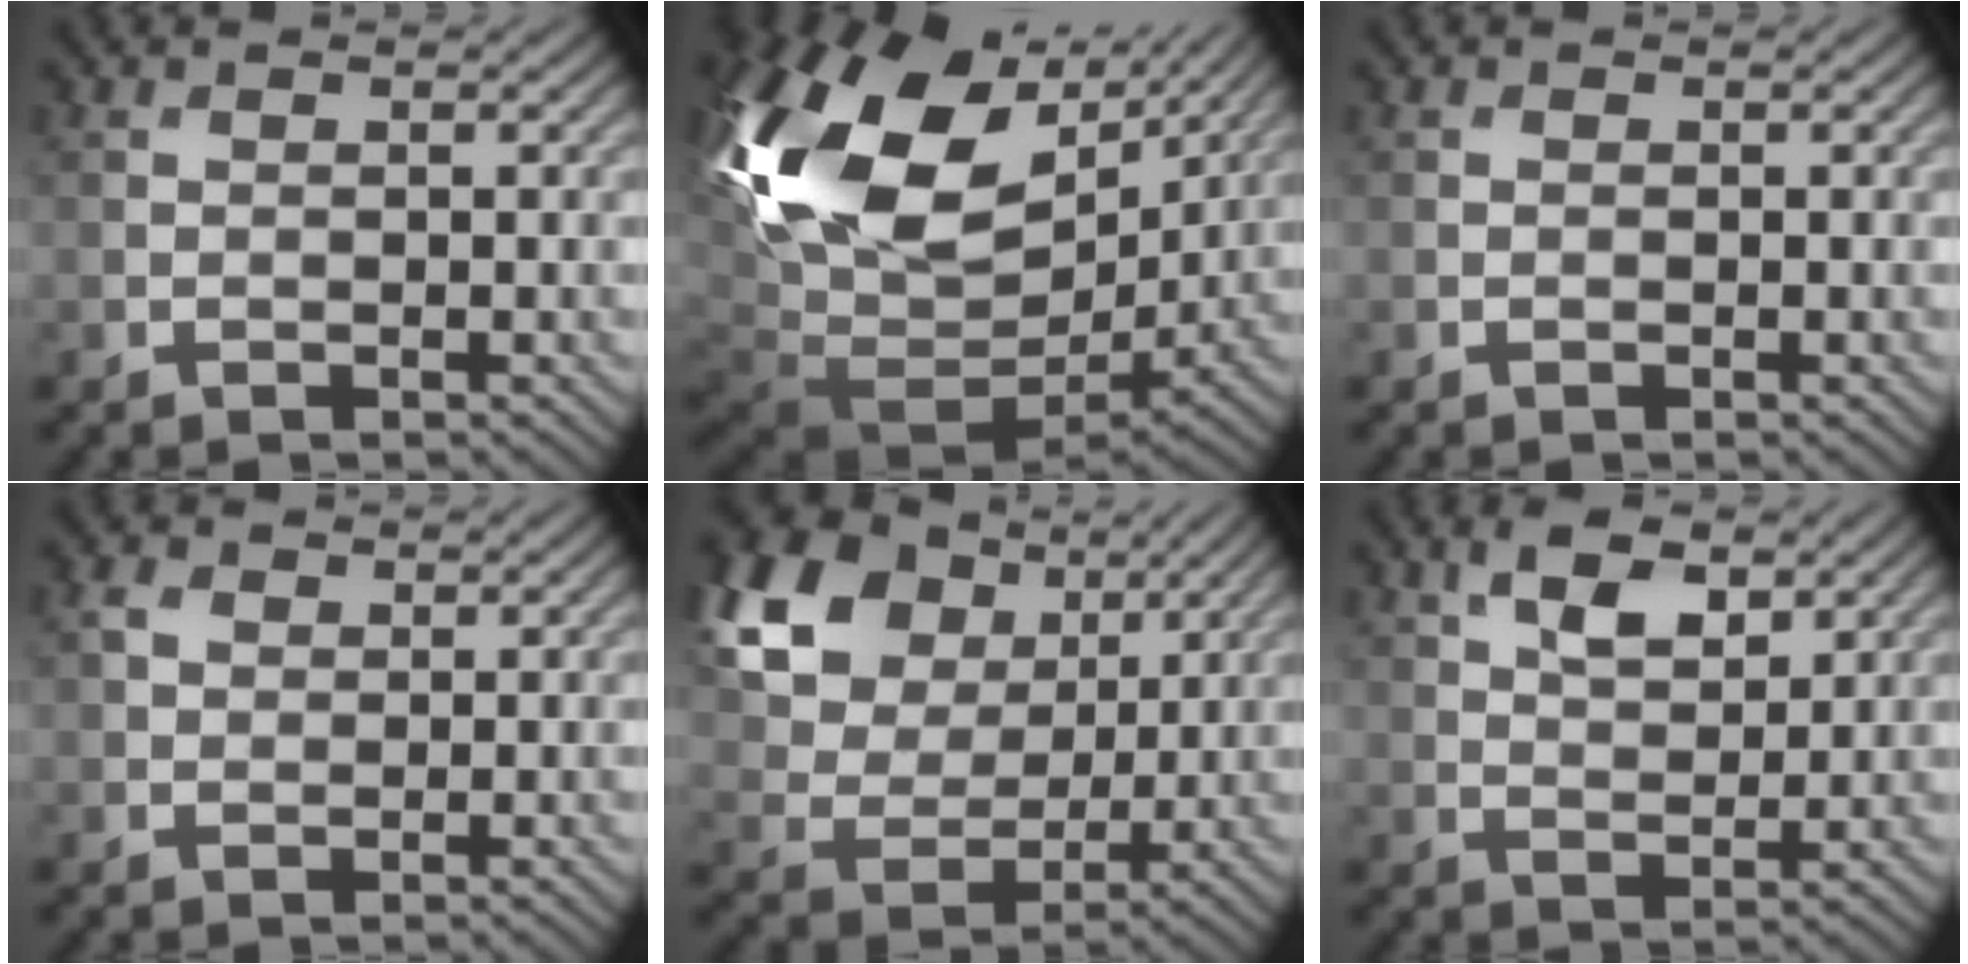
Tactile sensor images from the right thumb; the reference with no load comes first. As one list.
[{"total": 22.1, "force": [5.5, 15.0, 15.3], "torque": [-0.337, -0.009, 0.124]}, {"total": 0.0}, {"total": 1.9, "force": [0.6, 1.6, 0.9], "torque": [-0.023, 0.002, 0.008]}, {"total": 21.8, "force": [10.4, 16.1, 10.5], "torque": [-0.288, 0.040, 0.218]}, {"total": 5.5, "force": [3.0, 2.7, 3.7], "torque": [-0.072, 0.002, 0.055]}]